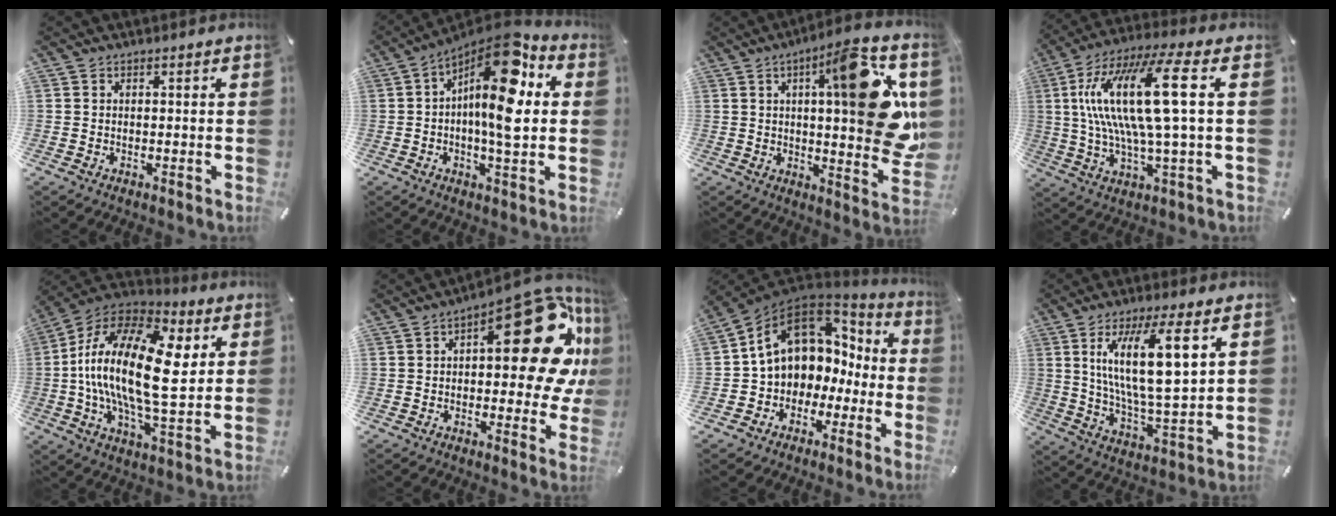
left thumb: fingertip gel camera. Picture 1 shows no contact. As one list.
[{"total": 16.6, "force": [3.7, 5.4, 15.2], "torque": [-0.255, -0.032, 0.052]}, {"total": 22.3, "force": [6.1, 4.3, 21.0], "torque": [-0.287, -0.040, 0.075]}, {"total": 20.0, "force": [3.8, 4.4, 19.2], "torque": [-0.405, -0.013, 0.042]}, {"total": 24.2, "force": [3.3, 10.7, 21.5], "torque": [-0.441, -0.019, 0.046]}, {"total": 25.6, "force": [7.1, 12.3, 21.3], "torque": [-0.244, -0.056, 0.120]}, {"total": 12.8, "force": [3.7, 10.5, 6.4], "torque": [-0.127, -0.016, 0.071]}, {"total": 16.3, "force": [7.0, 4.0, 14.1], "torque": [-0.256, -0.022, 0.106]}]